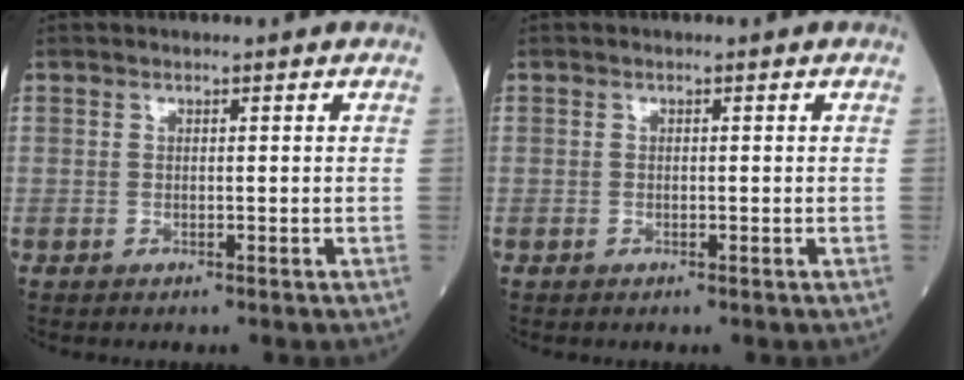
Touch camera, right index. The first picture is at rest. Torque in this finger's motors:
{"motor_torque": [-0.10, -0.03, -0.04, -0.01]}